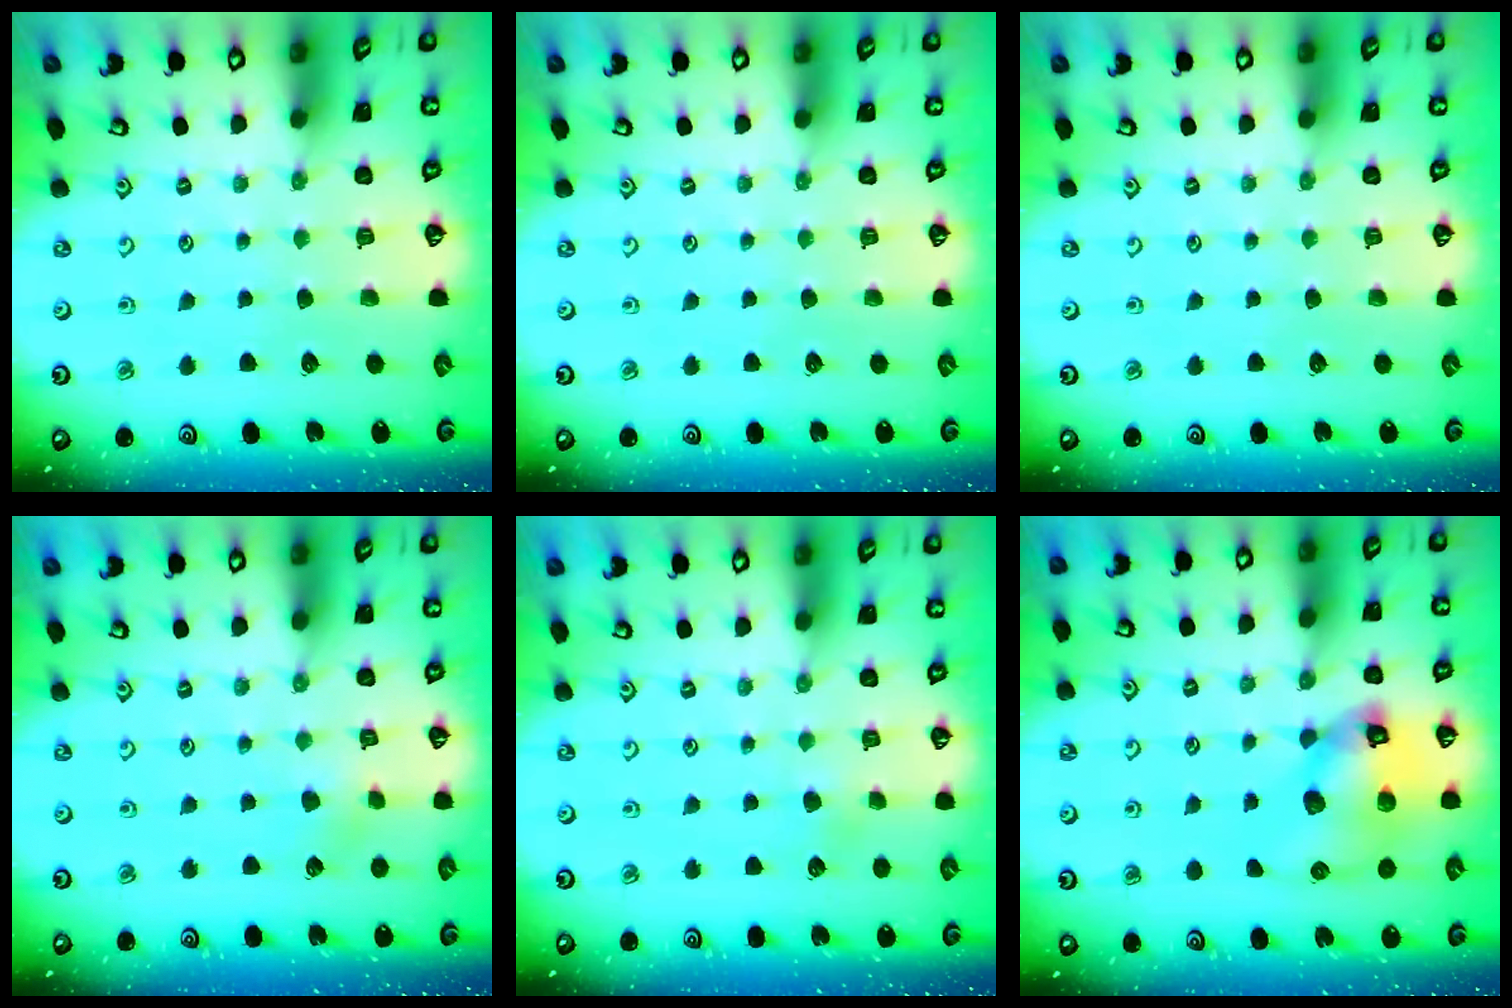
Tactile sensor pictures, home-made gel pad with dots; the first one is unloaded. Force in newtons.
{"total": 0.0}
{"total": 0.0}
{"total": 2.9, "press": 2.8, "slide": 0.2}
{"total": 2.3, "press": 2.3, "slide": 0.2}
{"total": 14.0, "press": 13.9, "slide": 2.0}